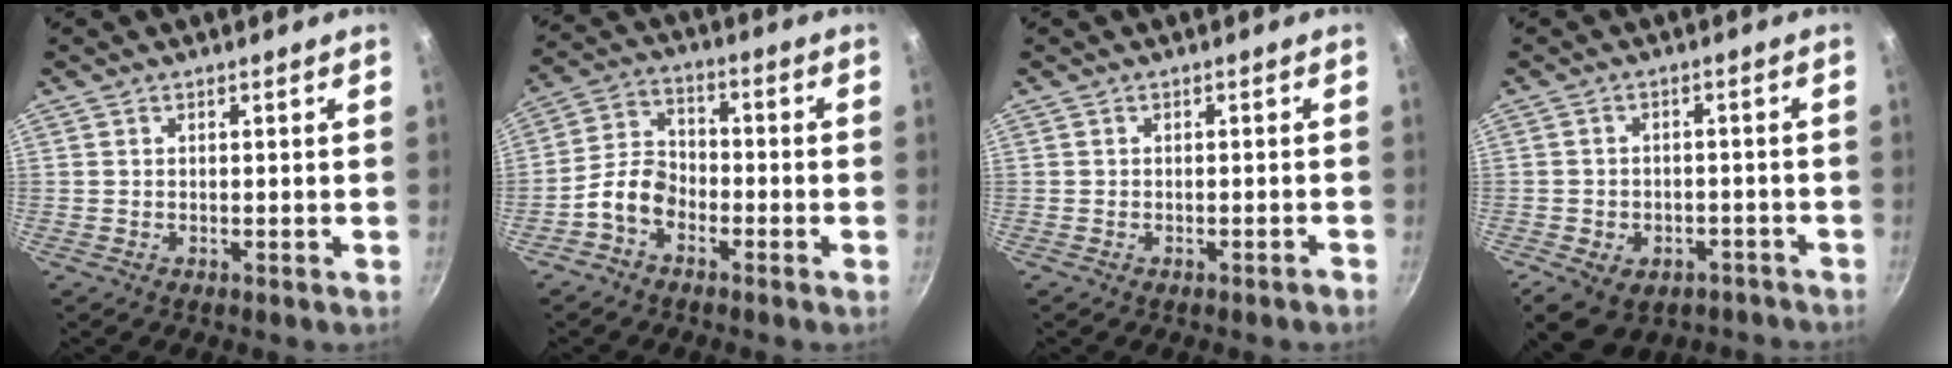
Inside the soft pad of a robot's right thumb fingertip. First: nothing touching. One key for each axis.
{"total": 7.3, "fx": -3.6, "fy": 4.7, "fz": 4.2, "tx": -0.067, "ty": 0.045, "tz": -0.083}
{"total": 0.9, "fx": -0.8, "fy": 0.2, "fz": 0.5, "tx": -0.014, "ty": 0.016, "tz": -0.005}
{"total": 10.8, "fx": -5.8, "fy": 7.3, "fz": 5.5, "tx": -0.077, "ty": 0.026, "tz": -0.068}